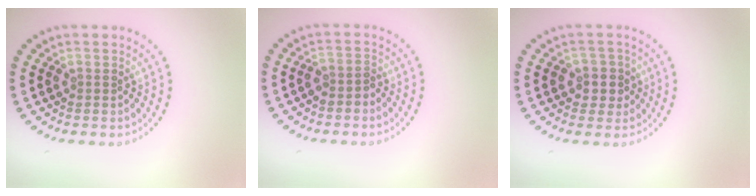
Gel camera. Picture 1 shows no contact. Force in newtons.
{"total": 1.5, "press": 1.1, "slide": 0.9}
{"total": 2.5, "press": 2.2, "slide": 1.0}